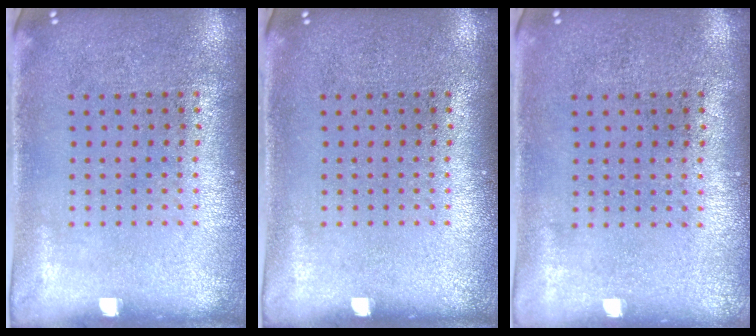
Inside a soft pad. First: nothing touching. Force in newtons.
{"total": 0.0}
{"total": 0.0}